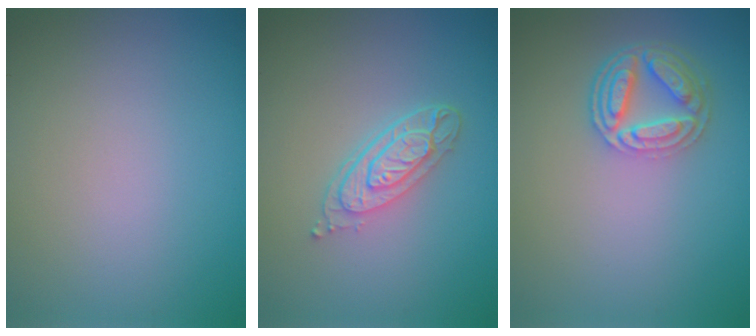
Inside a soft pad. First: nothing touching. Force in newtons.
{"total": 3.5, "press": 2.7, "slide": 2.2}
{"total": 4.6, "press": 3.6, "slide": 2.9}